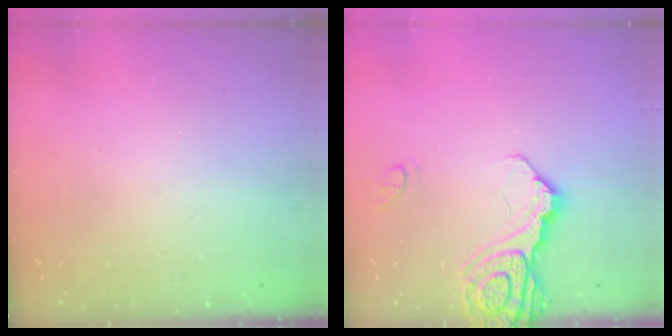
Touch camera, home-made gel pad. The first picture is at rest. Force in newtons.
{"total": 13.9, "press": 13.8, "slide": 1.5}